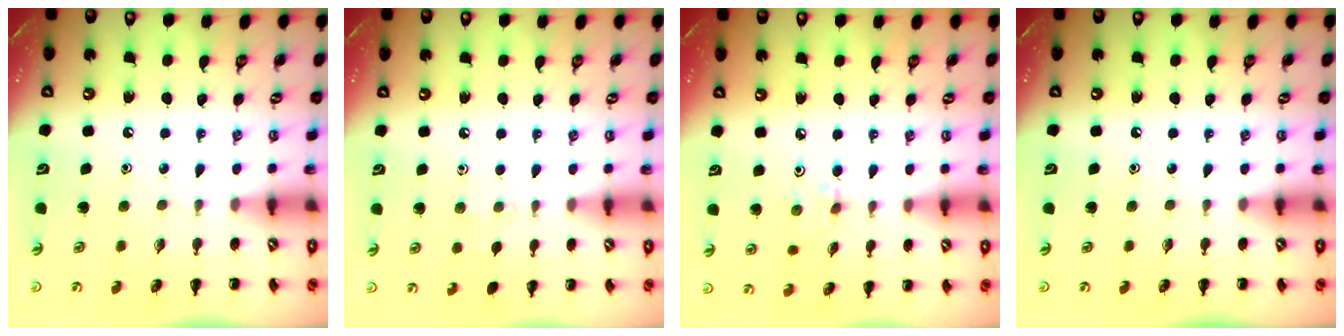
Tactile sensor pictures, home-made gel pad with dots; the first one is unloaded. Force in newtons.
{"total": 4.8, "press": 4.5, "slide": 1.7}
{"total": 2.2, "press": 2.2, "slide": 0.5}
{"total": 0.0}